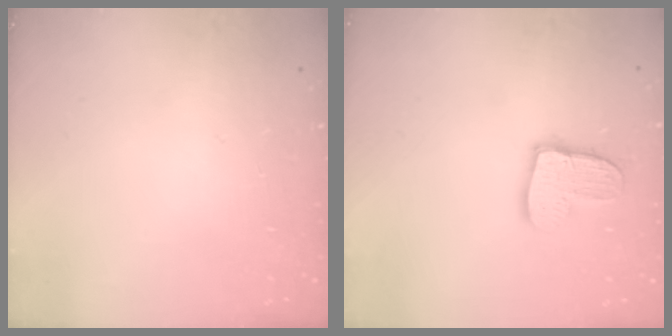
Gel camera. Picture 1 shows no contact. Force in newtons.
{"total": 12.2, "press": 12.2, "slide": 1.0}